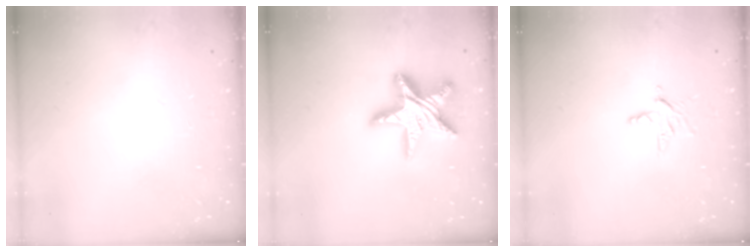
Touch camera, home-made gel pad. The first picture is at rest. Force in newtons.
{"total": 19.1, "press": 19.0, "slide": 1.7}
{"total": 5.6, "press": 5.5, "slide": 0.5}